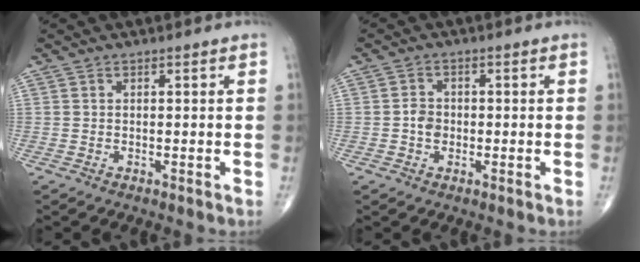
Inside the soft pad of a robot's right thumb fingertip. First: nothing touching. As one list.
[{"total": 2.9, "force": [-0.6, 2.4, 1.6], "torque": [-0.014, 0.008, -0.015]}]